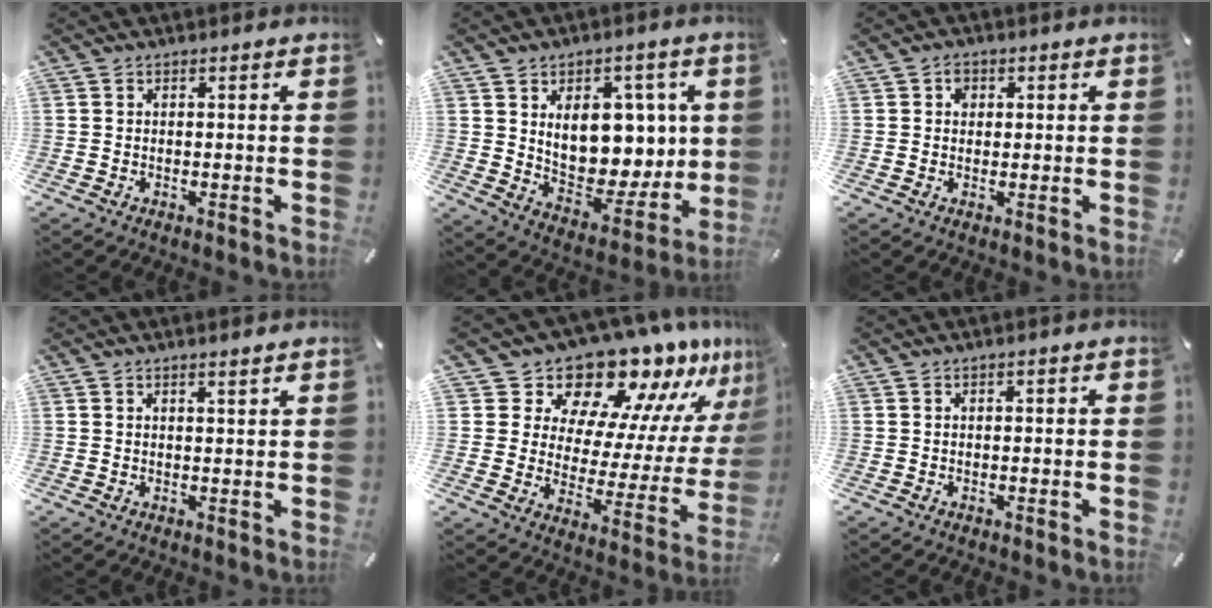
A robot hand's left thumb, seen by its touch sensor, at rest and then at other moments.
{"total": 14.0, "force": [4.5, 10.0, 8.8], "torque": [-0.118, -0.032, 0.092]}
{"total": 2.1, "force": [0.4, 1.8, 0.9], "torque": [-0.005, 0.000, 0.001]}
{"total": 1.5, "force": [1.2, 0.0, 0.9], "torque": [-0.017, -0.002, 0.022]}
{"total": 14.5, "force": [13.2, 5.6, 2.3], "torque": [-0.030, -0.147, 0.215]}
{"total": 0.9, "force": [0.0, 0.5, 0.7], "torque": [-0.013, 0.004, -0.001]}